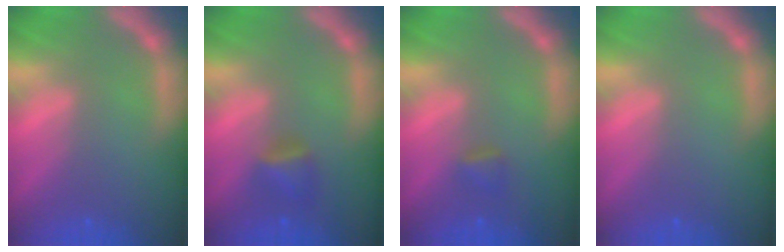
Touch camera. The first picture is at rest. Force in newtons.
{"total": 2.4}
{"total": 1.4}
{"total": 0.0}